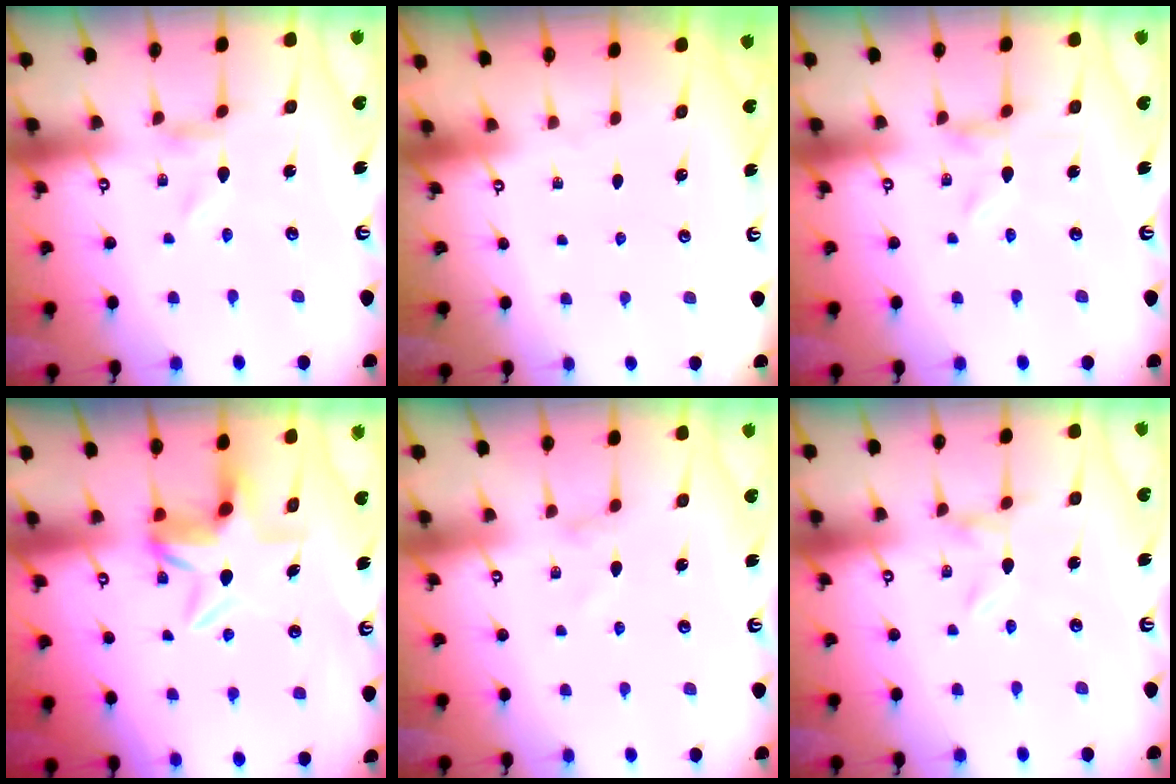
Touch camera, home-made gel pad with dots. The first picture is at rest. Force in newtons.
{"total": 0.0}
{"total": 0.7, "press": 0.6, "slide": 0.3}
{"total": 6.7, "press": 6.7, "slide": 0.5}
{"total": 0.9, "press": 0.9, "slide": 0.3}
{"total": 0.0}